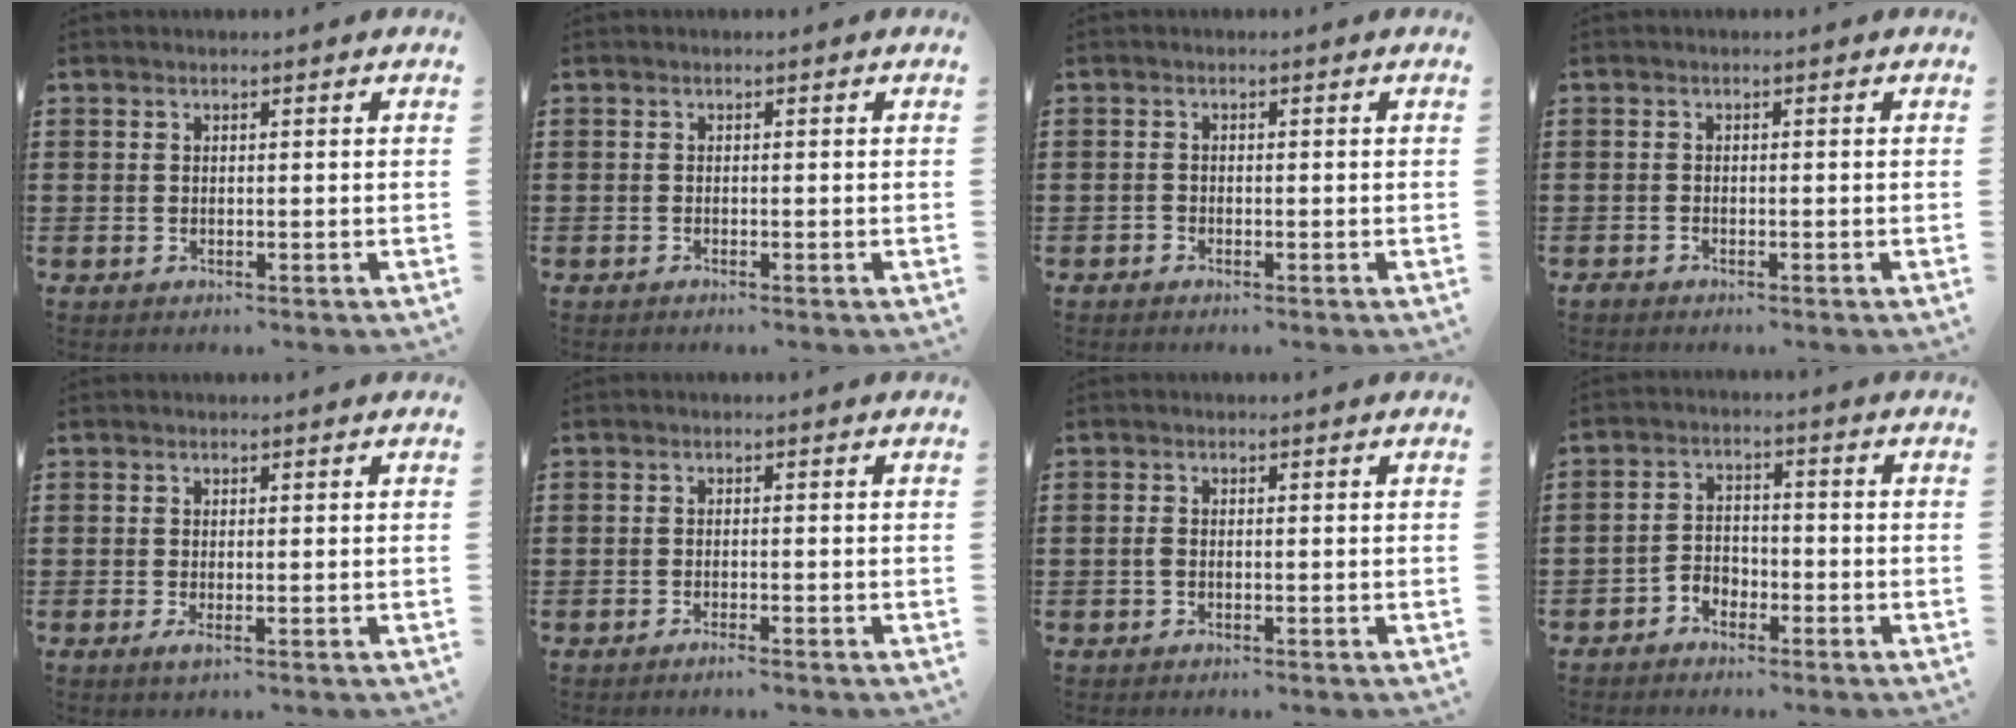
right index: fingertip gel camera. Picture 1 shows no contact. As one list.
[{"total": 0.0}, {"total": 0.8, "force": [-0.8, 0.3, 0.1], "torque": [-0.001, 0.000, -0.016]}, {"total": 0.8, "force": [-0.7, 0.2, 0.1], "torque": [-0.004, -0.003, -0.015]}, {"total": 1.1, "force": [-0.2, 0.1, 1.1], "torque": [-0.018, -0.005, -0.003]}, {"total": 1.2, "force": [-1.0, 0.0, 0.6], "torque": [-0.011, -0.003, -0.018]}, {"total": 0.9, "force": [-0.3, 0.5, 0.7], "torque": [-0.023, -0.002, -0.008]}, {"total": 2.9, "force": [-2.4, 1.5, 0.4], "torque": [-0.016, 0.006, -0.051]}]